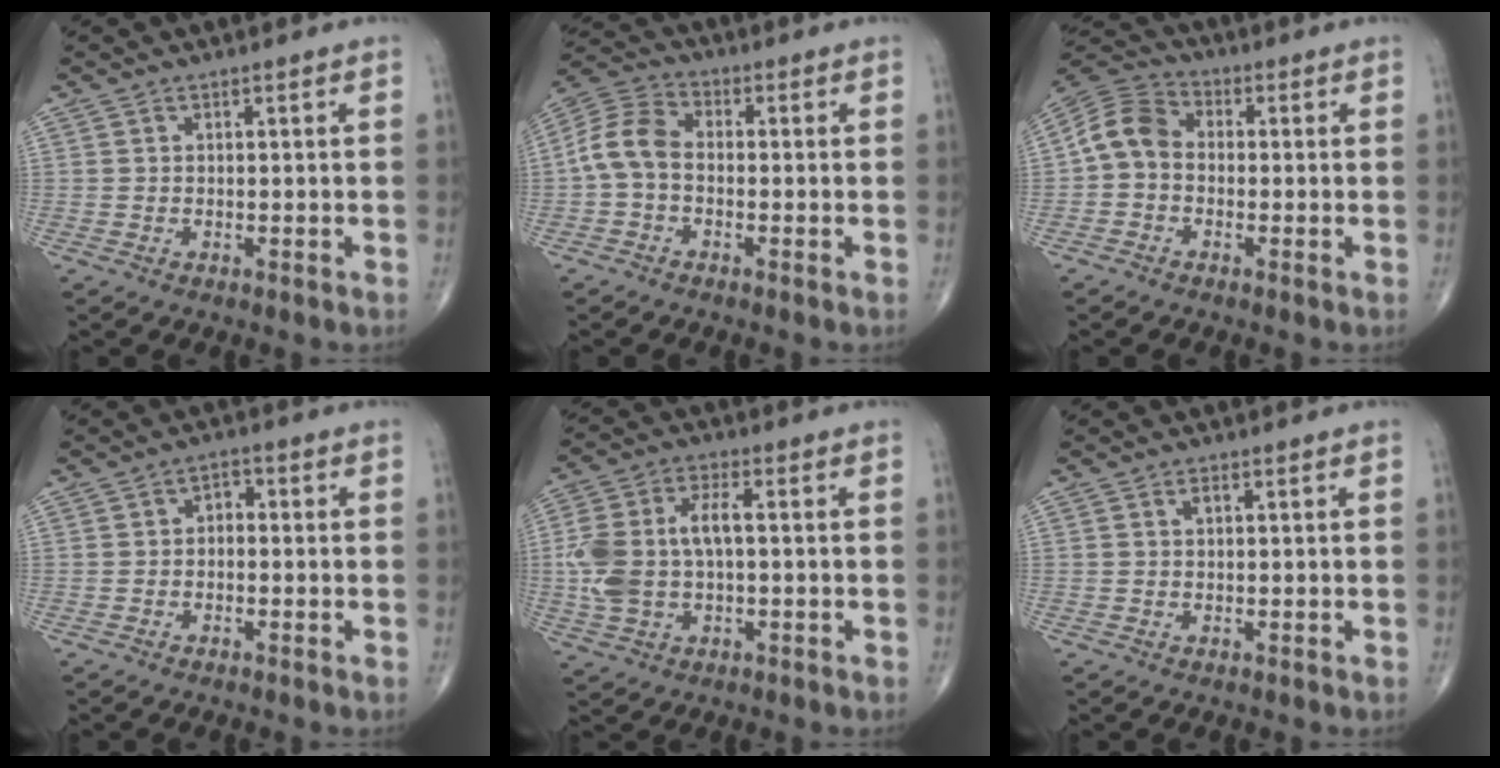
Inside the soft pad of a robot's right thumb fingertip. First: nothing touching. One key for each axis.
{"total": 7.9, "fx": -1.1, "fy": 5.2, "fz": 5.8, "tx": -0.113, "ty": 0.026, "tz": -0.037}
{"total": 7.7, "fx": -0.8, "fy": 6.0, "fz": 4.8, "tx": -0.079, "ty": 0.024, "tz": -0.034}
{"total": 2.6, "fx": -0.3, "fy": 1.8, "fz": 1.8, "tx": -0.014, "ty": 0.014, "tz": -0.015}
{"total": 11.8, "fx": -0.1, "fy": 6.4, "fz": 10.0, "tx": -0.224, "ty": 0.023, "tz": 0.000}
{"total": 1.0, "fx": 0.3, "fy": 0.5, "fz": 0.8, "tx": -0.015, "ty": 0.002, "tz": 0.004}